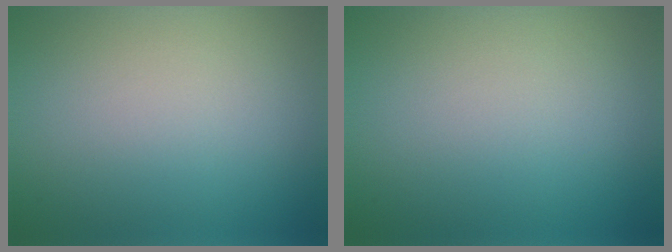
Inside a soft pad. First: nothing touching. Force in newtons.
{"total": 0.0}